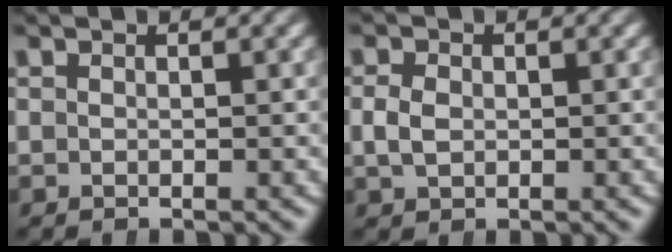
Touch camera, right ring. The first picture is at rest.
{"total": 1.9, "force": [-0.1, 1.4, 1.2], "torque": [-0.027, -0.005, 0.005]}